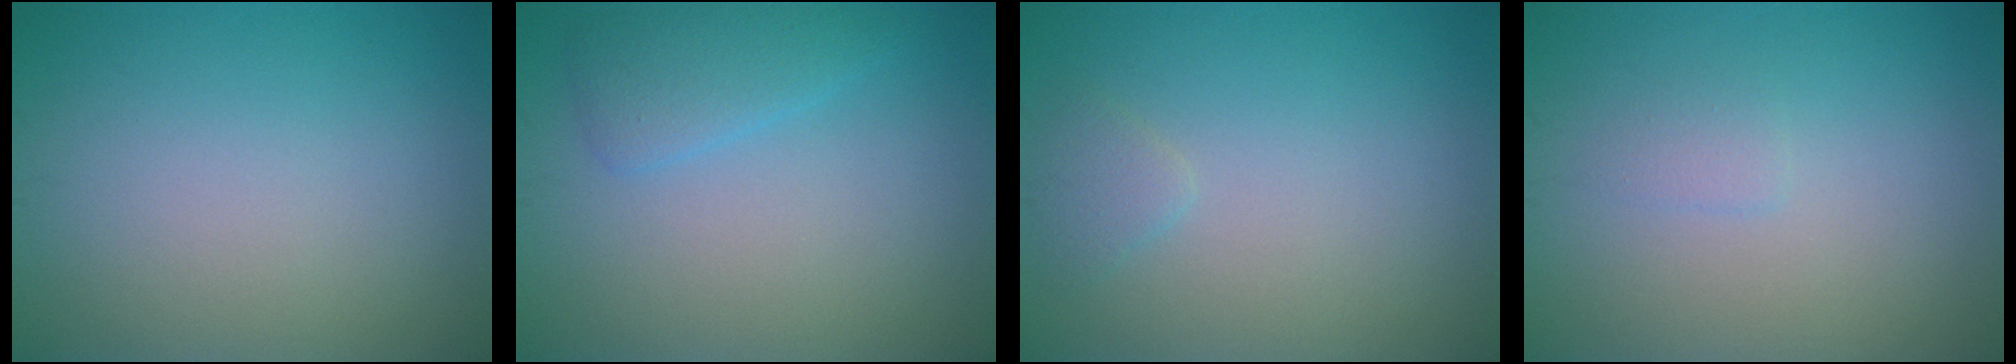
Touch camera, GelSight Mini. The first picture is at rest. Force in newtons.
{"total": 2.4, "press": 2.4, "slide": 0.2}
{"total": 1.1, "press": 1.1, "slide": 0.1}
{"total": 0.9, "press": 0.9, "slide": 0.1}